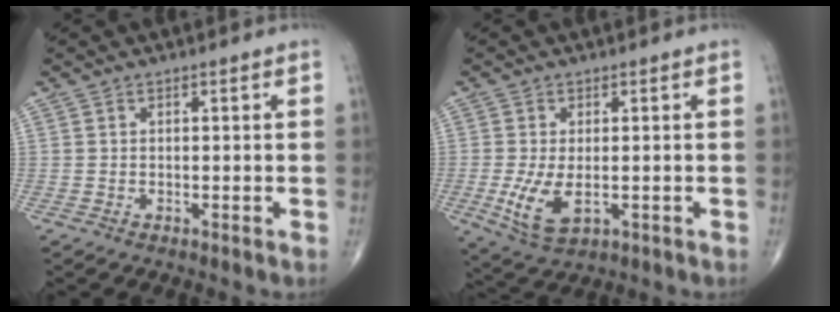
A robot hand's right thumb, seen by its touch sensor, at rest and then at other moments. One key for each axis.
{"total": 7.2, "fx": -1.5, "fy": 3.6, "fz": 6.0, "tx": -0.124, "ty": -0.018, "tz": -0.018}